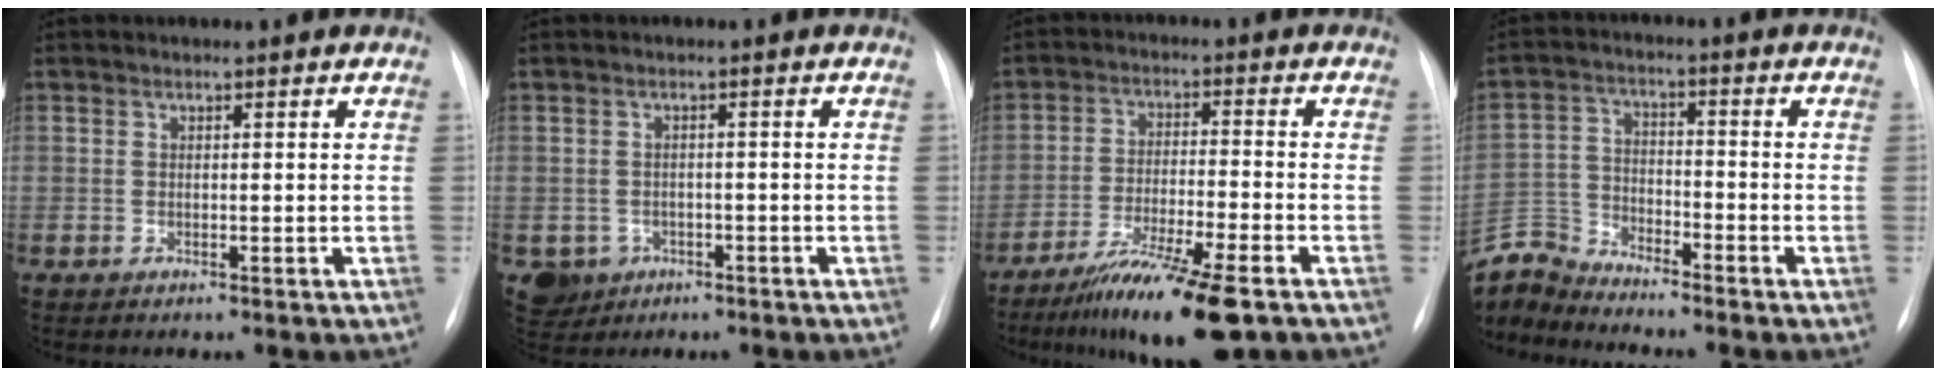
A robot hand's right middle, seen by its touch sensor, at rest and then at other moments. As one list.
[{"total": 4.4, "force": [-1.9, 3.9, 0.6], "torque": [-0.009, 0.008, -0.025]}, {"total": 12.1, "force": [-8.1, 0.6, 9.0], "torque": [-0.160, -0.035, -0.138]}, {"total": 7.6, "force": [-7.6, 0.2, -0.2], "torque": [-0.006, 0.006, -0.151]}]